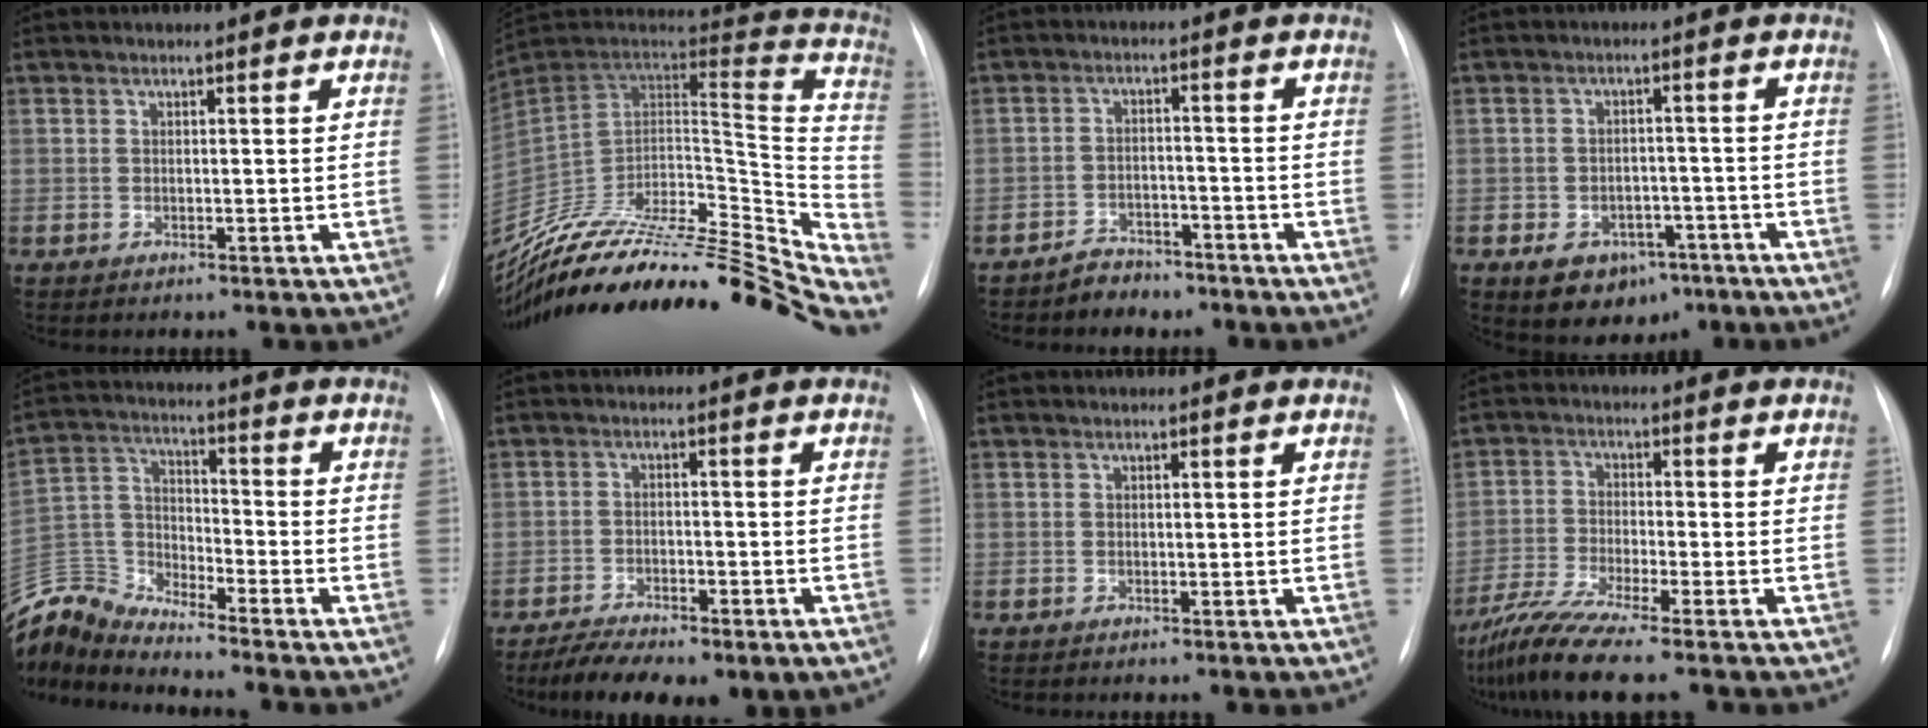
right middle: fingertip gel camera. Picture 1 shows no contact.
{"total": 39.3, "force": [-34.8, 6.0, 17.2], "torque": [-0.198, -0.036, -0.494]}
{"total": 4.2, "force": [-3.5, 2.3, 0.5], "torque": [-0.015, 0.006, -0.055]}
{"total": 8.1, "force": [-4.7, 5.4, 3.8], "torque": [-0.052, 0.013, -0.058]}
{"total": 11.1, "force": [-11.1, -0.6, 0.6], "torque": [-0.029, 0.030, -0.225]}
{"total": 10.1, "force": [-7.0, 3.6, 6.3], "torque": [-0.107, -0.006, -0.107]}
{"total": 0.0}
{"total": 9.7, "force": [-7.6, -0.7, 6.0], "torque": [-0.113, -0.033, -0.137]}